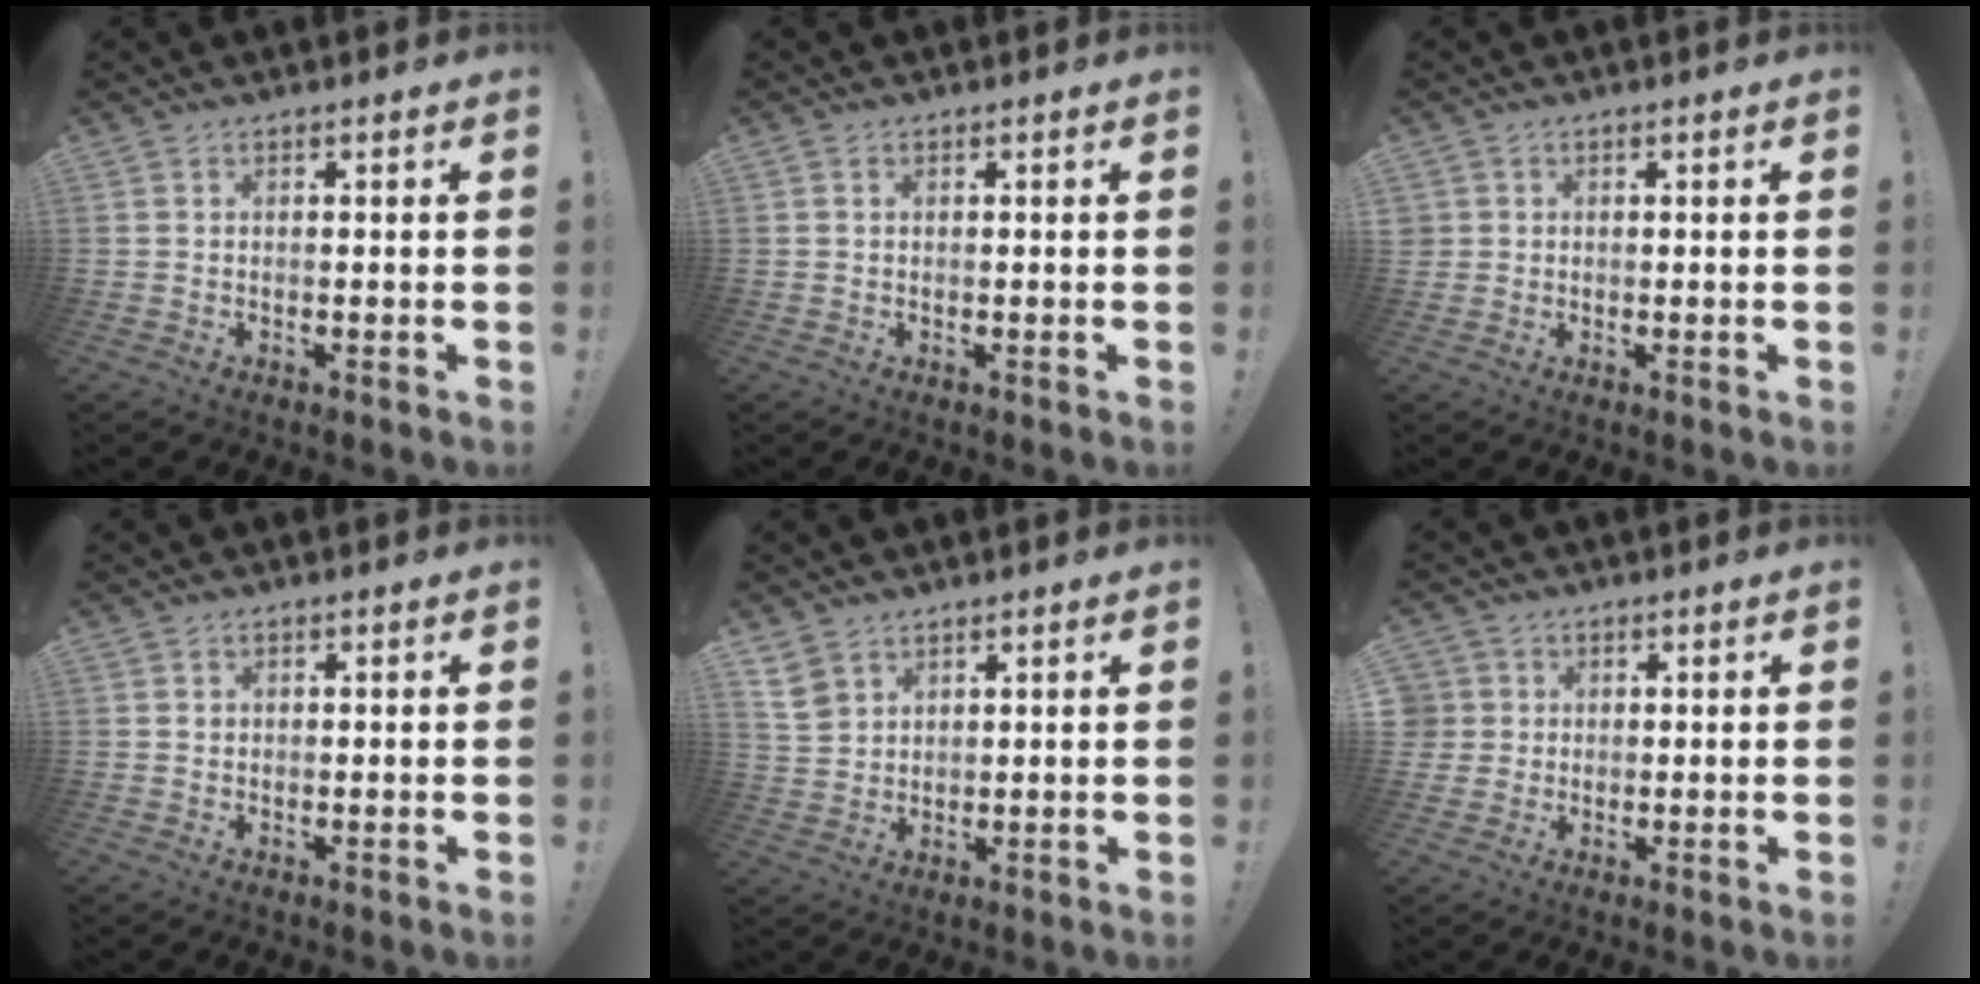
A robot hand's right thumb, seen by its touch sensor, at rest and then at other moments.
{"total": 0.6, "force": [0.4, 0.4, 0.2], "torque": [-0.005, 0.000, 0.008]}
{"total": 1.8, "force": [0.7, 1.7, 0.2], "torque": [-0.004, 0.000, 0.013]}
{"total": 0.9, "force": [0.4, 0.9, 0.1], "torque": [0.005, 0.000, 0.006]}
{"total": 4.4, "force": [3.1, 2.9, 1.2], "torque": [-0.022, -0.013, 0.064]}
{"total": 4.2, "force": [1.0, 4.0, 0.6], "torque": [-0.014, 0.001, 0.021]}